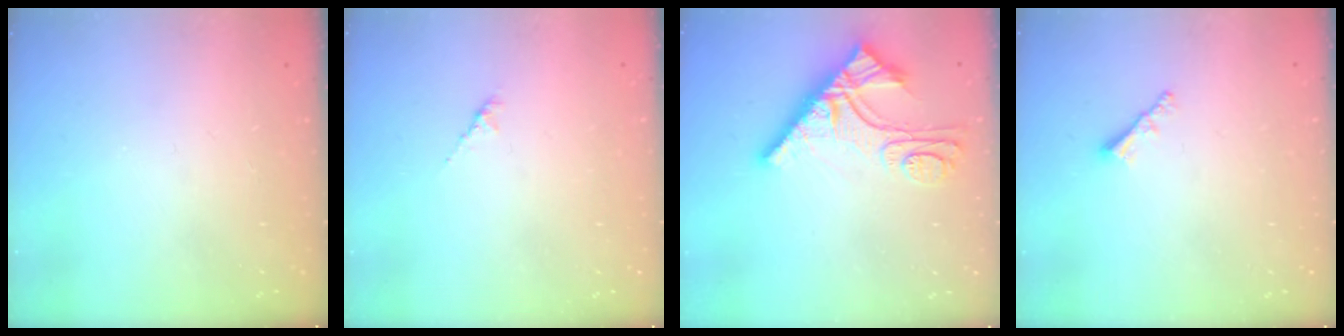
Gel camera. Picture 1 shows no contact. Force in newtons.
{"total": 1.5, "press": 1.4, "slide": 0.5}
{"total": 12.5, "press": 12.5, "slide": 0.7}
{"total": 1.9, "press": 1.9, "slide": 0.5}